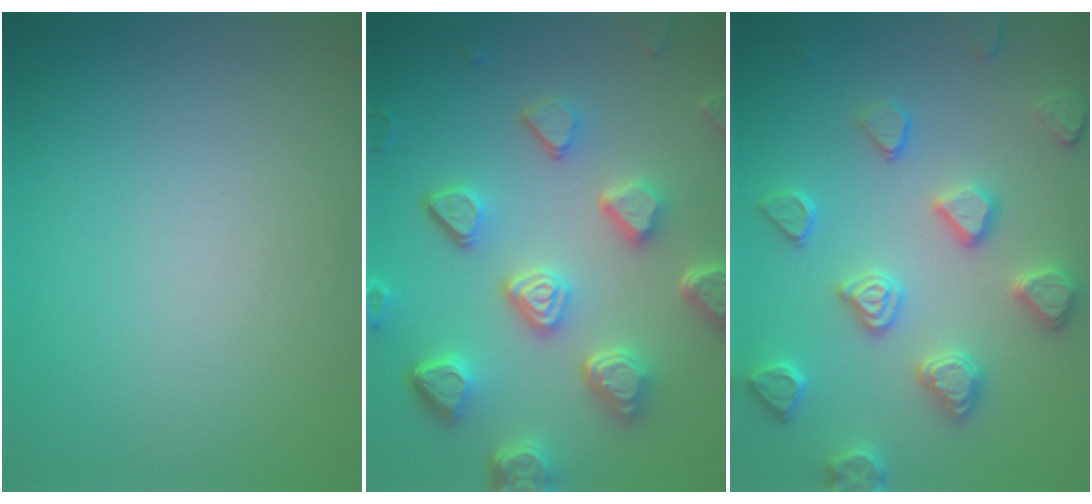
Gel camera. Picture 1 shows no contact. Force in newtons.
{"total": 7.1, "press": 5.5, "slide": 4.5}
{"total": 4.6, "press": 4.1, "slide": 2.1}